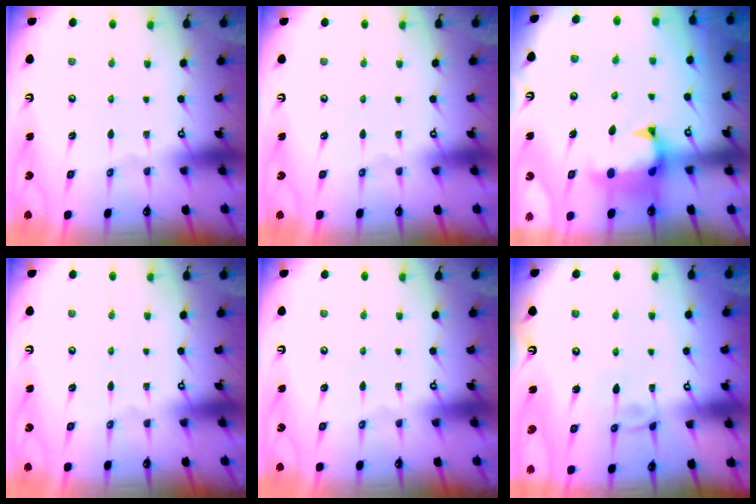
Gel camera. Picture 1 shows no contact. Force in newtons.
{"total": 0.0}
{"total": 1.1, "press": 0.3, "slide": 1.1}
{"total": 0.0}
{"total": 0.0}
{"total": 3.2, "press": 3.2, "slide": 0.1}